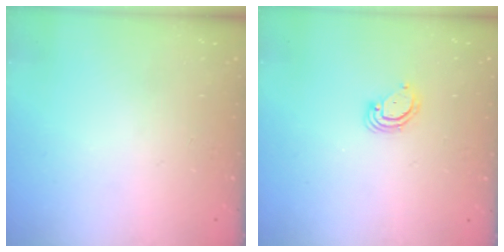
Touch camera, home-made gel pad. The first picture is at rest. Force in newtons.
{"total": 3.8, "press": 3.8, "slide": 0.3}